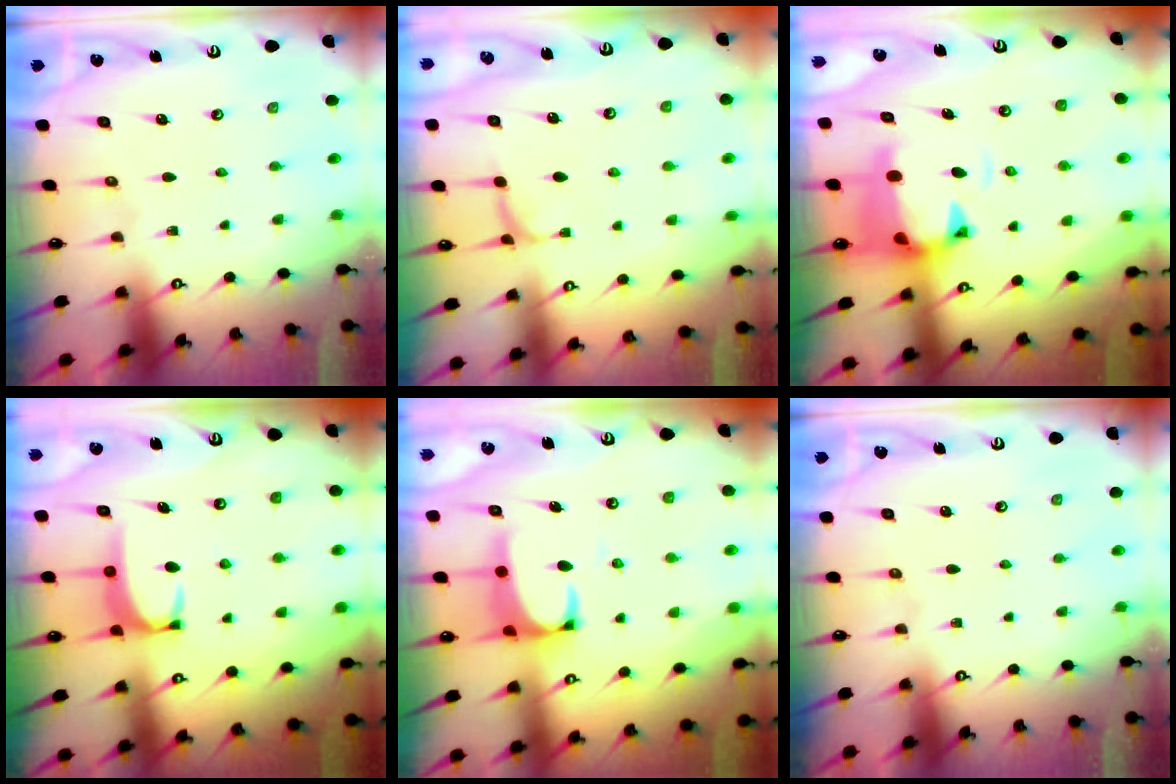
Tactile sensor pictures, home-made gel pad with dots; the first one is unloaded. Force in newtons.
{"total": 1.4, "press": 1.3, "slide": 0.5}
{"total": 1.7, "press": 1.2, "slide": 1.2}
{"total": 2.8, "press": 2.7, "slide": 0.4}
{"total": 1.7, "press": 1.5, "slide": 0.7}
{"total": 0.0}